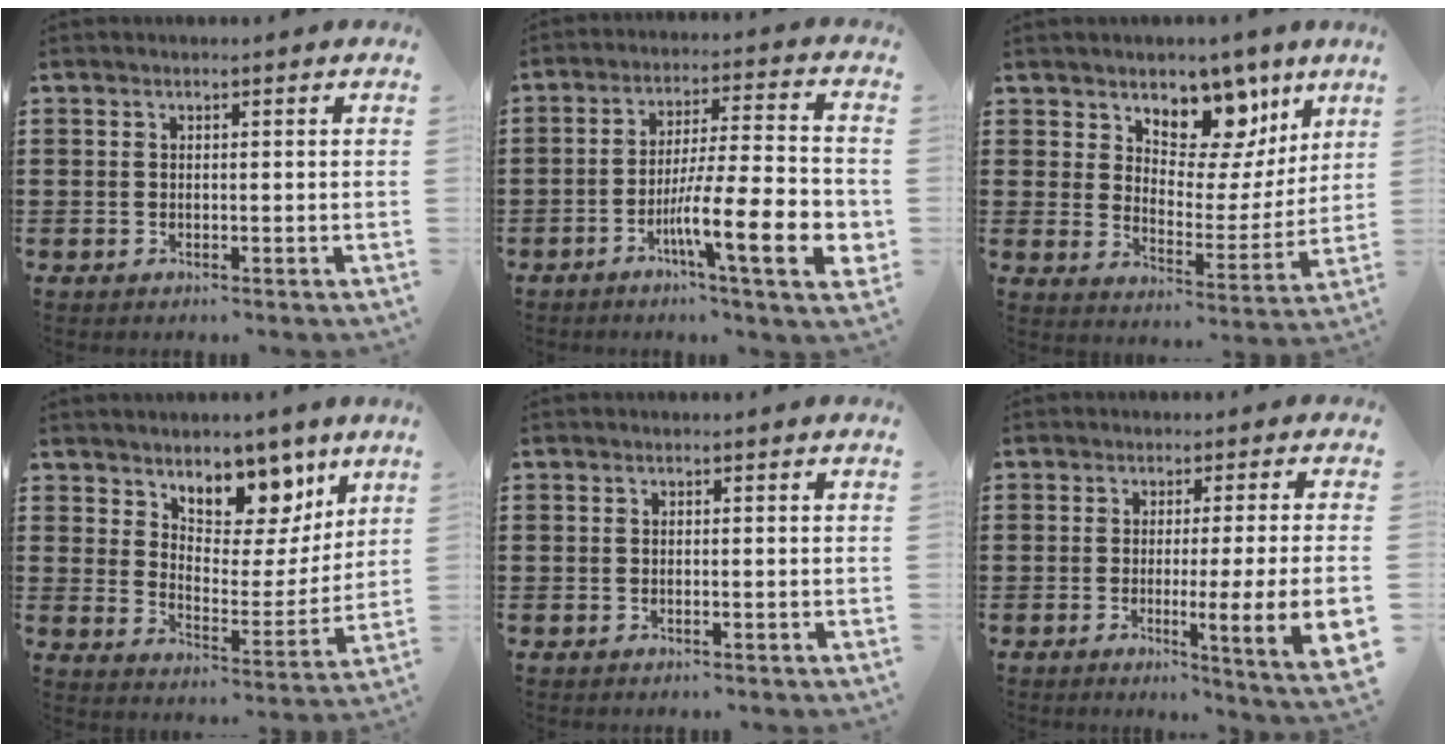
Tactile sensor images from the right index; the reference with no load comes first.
{"total": 13.8, "force": [-5.1, 2.6, 12.6], "torque": [-0.218, -0.005, -0.086]}
{"total": 9.5, "force": [7.1, 5.1, 3.7], "torque": [-0.081, -0.051, 0.125]}
{"total": 9.8, "force": [7.9, 4.9, 3.2], "torque": [-0.067, -0.059, 0.140]}
{"total": 0.0}
{"total": 6.4, "force": [-0.6, -0.3, 6.4], "torque": [-0.100, -0.023, -0.012]}